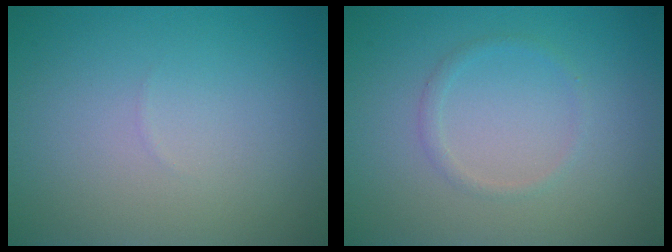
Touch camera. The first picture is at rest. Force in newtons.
{"total": 1.0, "press": 1.0, "slide": 0.0}